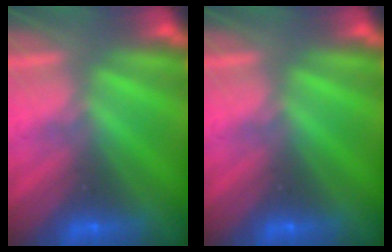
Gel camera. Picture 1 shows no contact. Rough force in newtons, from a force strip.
{"total": 0.0}